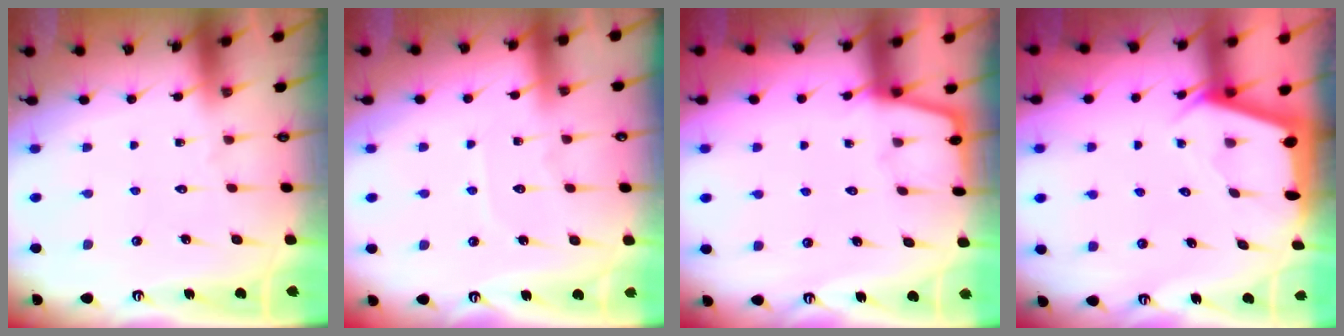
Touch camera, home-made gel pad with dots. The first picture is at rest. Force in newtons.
{"total": 4.7, "press": 4.7, "slide": 0.6}
{"total": 2.7, "press": 2.6, "slide": 0.4}
{"total": 2.3, "press": 2.3, "slide": 0.3}